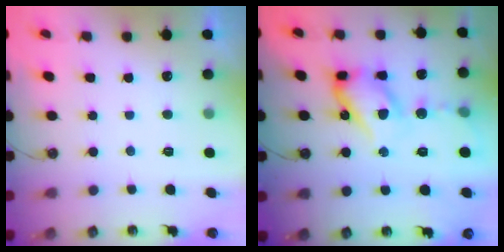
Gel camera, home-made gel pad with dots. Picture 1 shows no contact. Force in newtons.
{"total": 17.3, "press": 17.2, "slide": 2.3}